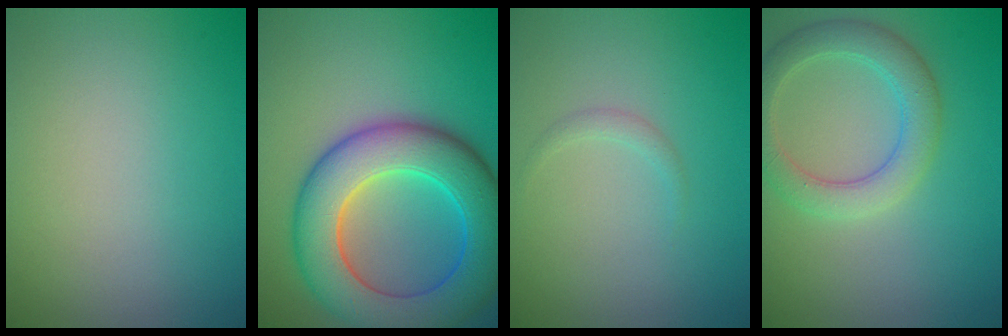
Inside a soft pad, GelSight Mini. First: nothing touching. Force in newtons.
{"total": 10.5, "press": 10.5, "slide": 0.2}
{"total": 0.8, "press": 0.8, "slide": 0.0}
{"total": 4.1, "press": 4.1, "slide": 0.1}